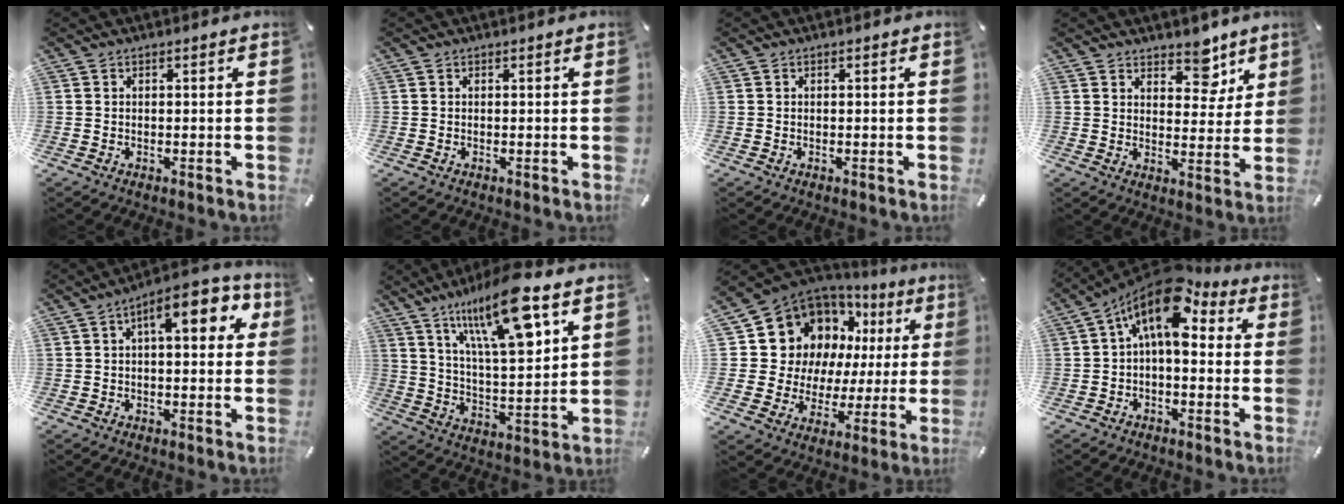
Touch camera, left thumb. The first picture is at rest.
{"total": 0.0}
{"total": 0.0}
{"total": 7.8, "force": [5.9, 4.5, 2.4], "torque": [-0.001, -0.050, 0.098]}
{"total": 11.2, "force": [3.7, 4.7, 9.5], "torque": [-0.127, -0.012, 0.053]}
{"total": 19.1, "force": [11.7, 6.2, 13.8], "torque": [-0.254, -0.052, 0.186]}
{"total": 16.3, "force": [7.8, 12.8, 6.3], "torque": [-0.110, -0.065, 0.162]}
{"total": 12.7, "force": [5.3, 6.1, 9.9], "torque": [-0.177, -0.032, 0.089]}